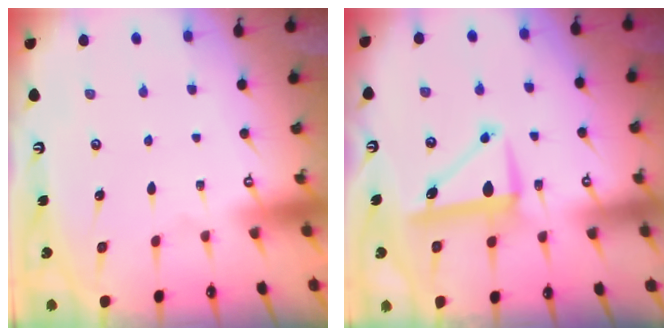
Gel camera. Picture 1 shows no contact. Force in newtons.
{"total": 8.8, "press": 8.8, "slide": 1.0}